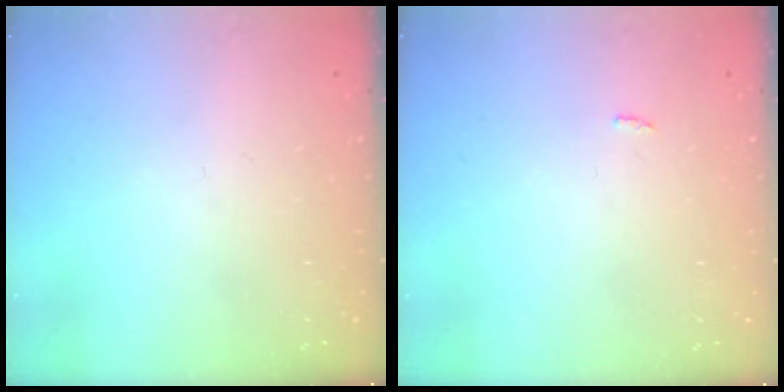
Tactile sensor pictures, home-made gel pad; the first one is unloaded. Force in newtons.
{"total": 2.5, "press": 2.5, "slide": 0.2}